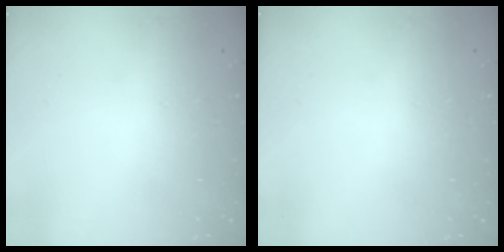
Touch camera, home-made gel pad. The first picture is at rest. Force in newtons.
{"total": 0.0}